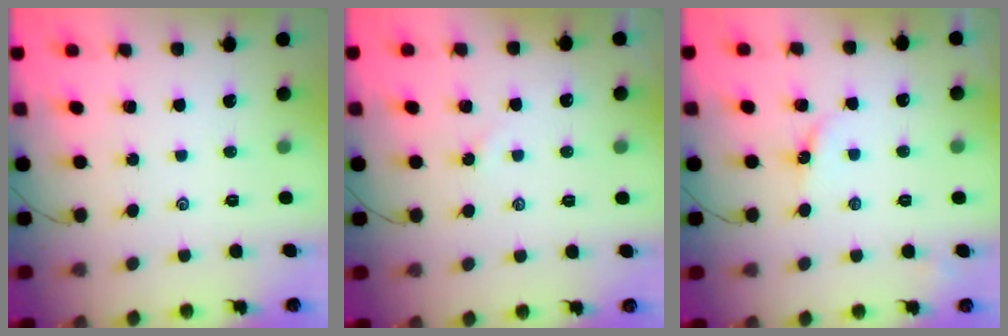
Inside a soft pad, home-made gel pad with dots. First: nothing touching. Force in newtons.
{"total": 1.3, "press": 1.3, "slide": 0.3}
{"total": 3.0, "press": 3.0, "slide": 0.4}